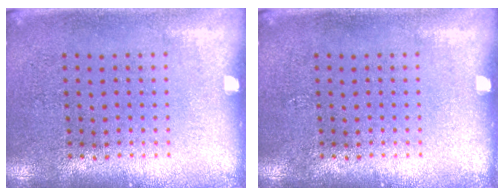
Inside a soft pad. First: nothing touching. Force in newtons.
{"total": 0.0}